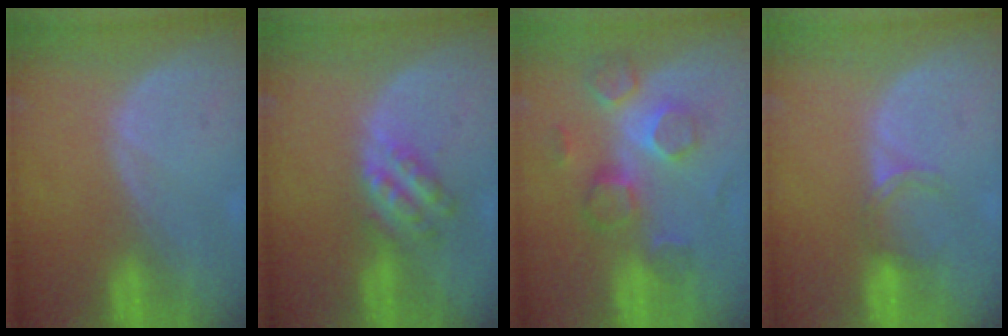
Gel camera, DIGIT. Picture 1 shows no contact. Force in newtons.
{"total": 5.3, "press": 4.9, "slide": 2.0}
{"total": 8.9, "press": 7.7, "slide": 4.5}
{"total": 2.9, "press": 2.5, "slide": 1.5}